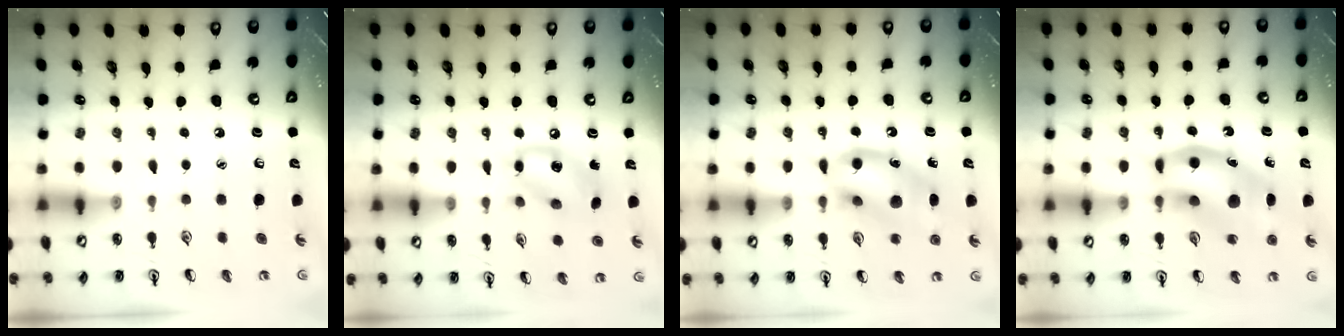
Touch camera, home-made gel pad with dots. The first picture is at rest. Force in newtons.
{"total": 10.1, "press": 9.9, "slide": 1.9}
{"total": 14.0, "press": 13.6, "slide": 3.0}
{"total": 16.5, "press": 16.0, "slide": 3.7}